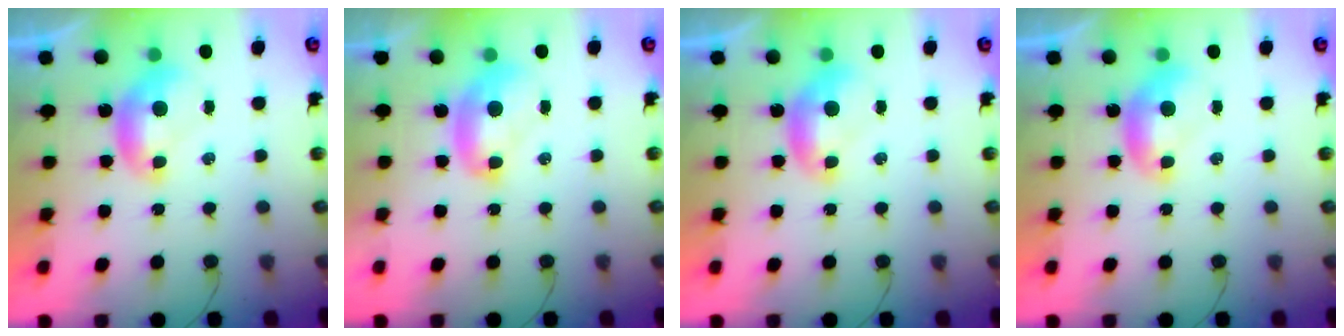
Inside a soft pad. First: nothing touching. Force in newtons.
{"total": 1.8, "press": 1.8, "slide": 0.0}
{"total": 0.0}
{"total": 0.0}